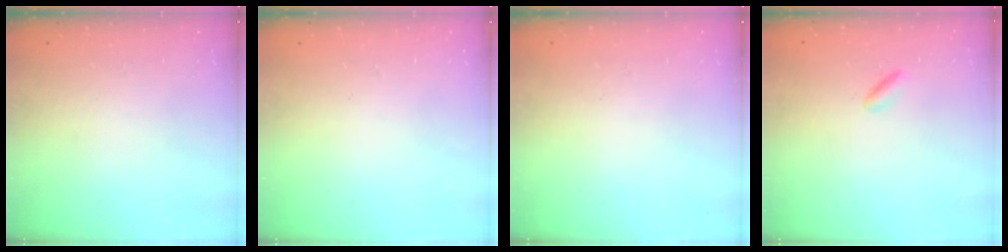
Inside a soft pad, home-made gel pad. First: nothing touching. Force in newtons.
{"total": 0.0}
{"total": 0.0}
{"total": 2.0, "press": 2.0, "slide": 0.4}